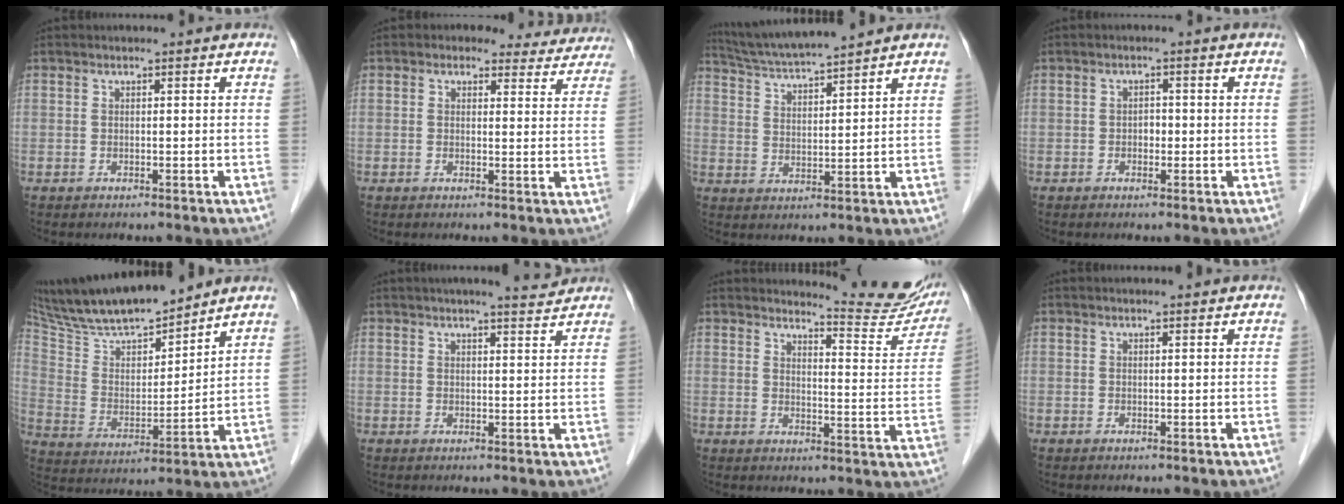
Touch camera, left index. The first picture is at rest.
{"total": 8.1, "force": [7.1, 3.7, 0.5], "torque": [0.029, 0.002, 0.056]}
{"total": 10.1, "force": [9.3, -0.9, 3.8], "torque": [-0.073, 0.017, 0.164]}
{"total": 1.3, "force": [-0.4, 0.9, 0.9], "torque": [-0.010, 0.002, -0.007]}
{"total": 18.5, "force": [16.2, 2.5, 8.4], "torque": [-0.156, 0.013, 0.295]}
{"total": 4.6, "force": [4.2, 0.0, 1.9], "torque": [-0.031, 0.004, 0.054]}
{"total": 12.0, "force": [11.8, 0.6, 2.1], "torque": [-0.018, -0.068, 0.129]}
{"total": 1.3, "force": [1.2, 0.0, 0.4], "torque": [-0.006, 0.008, 0.019]}